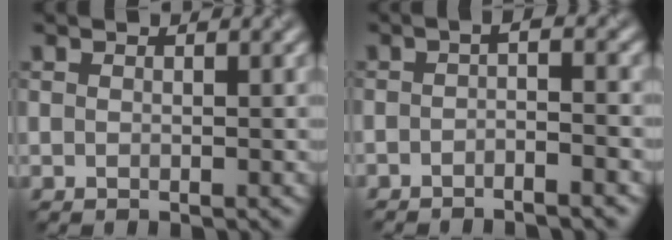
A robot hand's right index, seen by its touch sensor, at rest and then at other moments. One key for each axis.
{"total": 3.4, "fx": -2.1, "fy": 0.5, "fz": 2.7, "tx": -0.023, "ty": 0.009, "tz": -0.033}